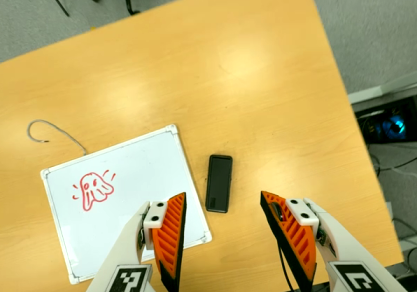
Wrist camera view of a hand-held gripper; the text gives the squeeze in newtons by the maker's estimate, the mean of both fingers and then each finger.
{"total": 0.0}